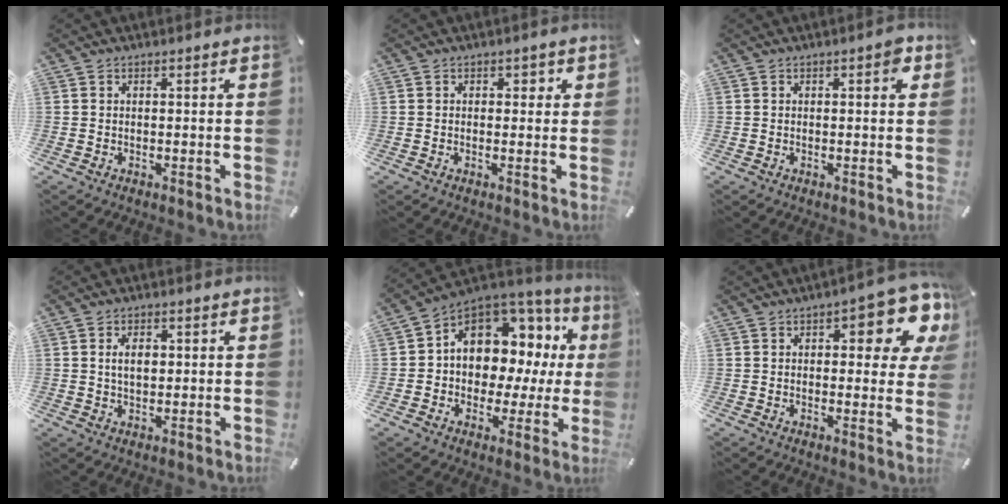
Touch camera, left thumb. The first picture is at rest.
{"total": 1.2, "force": [0.2, 1.0, 0.6], "torque": [0.005, 0.001, -0.003]}
{"total": 2.0, "force": [0.5, 0.7, 1.8], "torque": [-0.020, 0.003, 0.002]}
{"total": 4.1, "force": [0.7, 2.6, 3.1], "torque": [-0.056, 0.006, 0.008]}
{"total": 10.8, "force": [3.3, 8.9, 5.1], "torque": [-0.083, -0.040, 0.065]}
{"total": 12.4, "force": [5.5, 5.2, 9.9], "torque": [-0.118, -0.034, 0.089]}